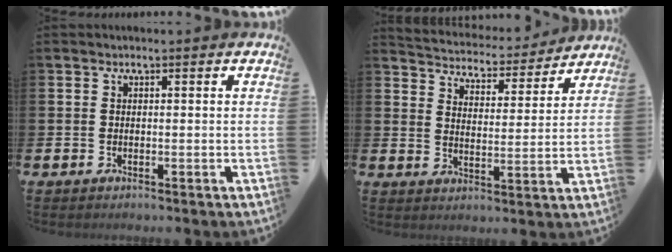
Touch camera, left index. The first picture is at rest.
{"total": 5.0, "force": [4.9, 1.1, 0.1], "torque": [-0.028, -0.043, 0.082]}